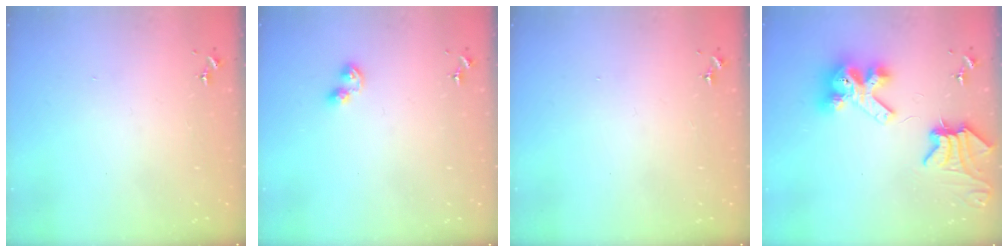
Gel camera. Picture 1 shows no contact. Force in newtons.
{"total": 3.7, "press": 3.6, "slide": 0.4}
{"total": 0.0}
{"total": 11.9, "press": 11.8, "slide": 1.5}